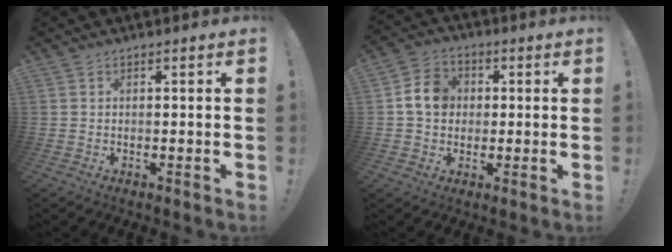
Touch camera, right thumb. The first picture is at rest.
{"total": 9.5, "force": [1.2, 8.1, 4.8], "torque": [-0.067, 0.015, 0.030]}